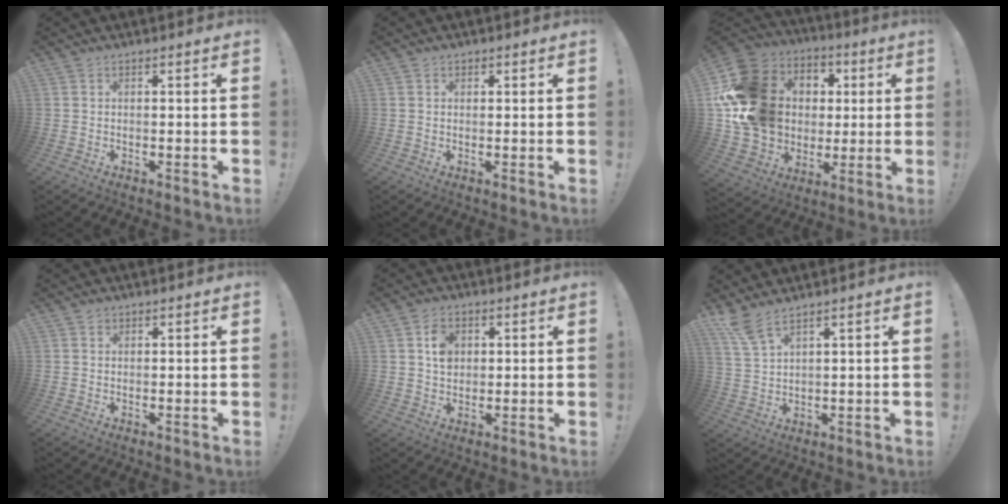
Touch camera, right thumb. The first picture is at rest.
{"total": 0.9, "force": [0.3, 0.8, 0.2], "torque": [-0.004, 0.002, 0.006]}
{"total": 21.8, "force": [2.8, 18.7, 11.0], "torque": [-0.171, -0.003, 0.091]}
{"total": 0.9, "force": [0.6, 0.6, 0.1], "torque": [0.006, -0.002, 0.010]}
{"total": 5.4, "force": [1.3, 4.3, 3.1], "torque": [-0.040, 0.000, 0.020]}
{"total": 6.1, "force": [4.5, 0.9, 4.0], "torque": [-0.081, -0.022, 0.083]}